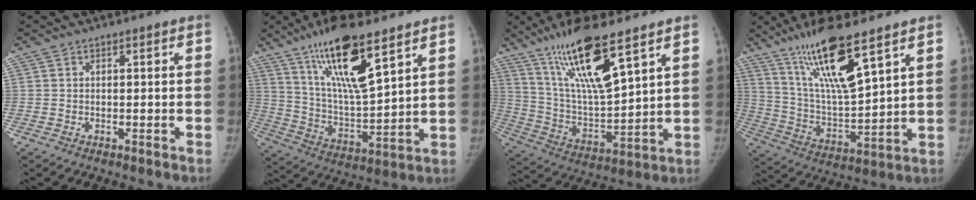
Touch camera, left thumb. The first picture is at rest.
{"total": 18.0, "force": [10.9, 4.2, 13.6], "torque": [-0.236, -0.054, 0.211]}
{"total": 18.6, "force": [11.4, 3.6, 14.2], "torque": [-0.253, -0.056, 0.224]}
{"total": 17.7, "force": [11.1, 3.2, 13.4], "torque": [-0.239, -0.057, 0.219]}